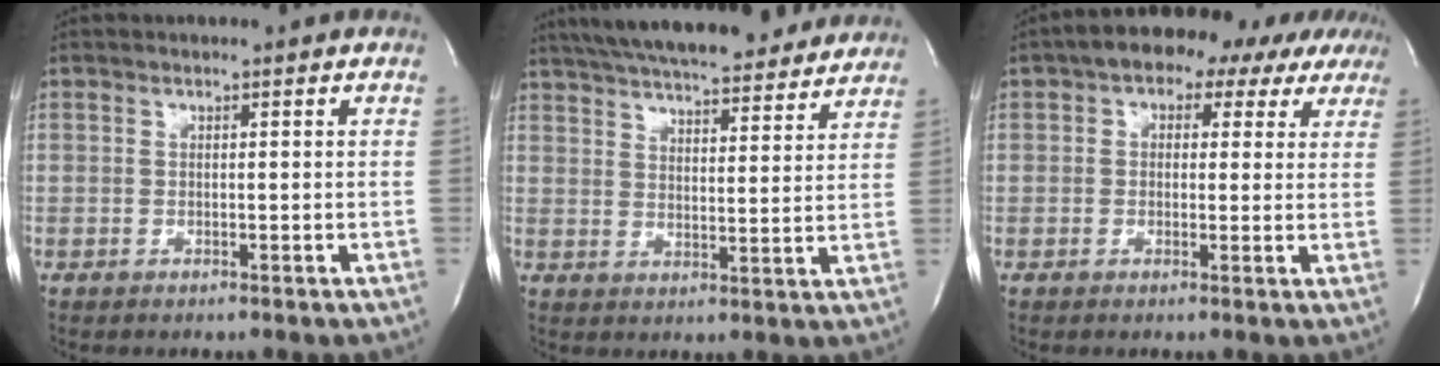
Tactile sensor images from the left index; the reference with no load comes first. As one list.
[{"total": 23.7, "force": [20.9, 4.6, 10.3], "torque": [-0.179, 0.019, 0.283]}, {"total": 9.1, "force": [5.3, 5.5, 5.0], "torque": [-0.053, 0.032, 0.056]}]